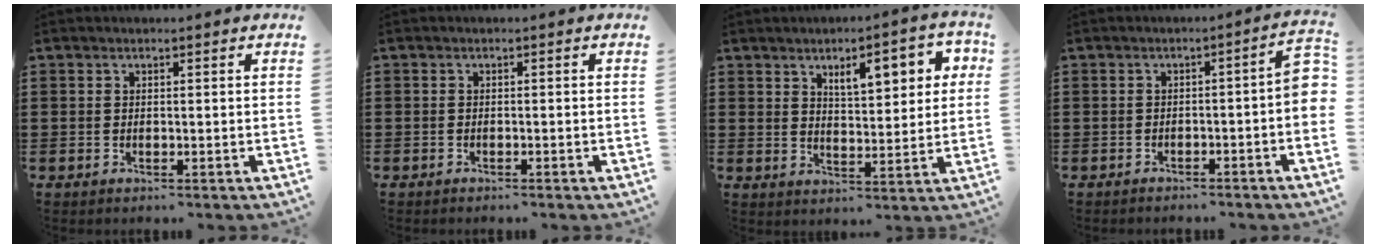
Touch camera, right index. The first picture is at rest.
{"total": 0.6, "force": [-0.6, 0.0, 0.1], "torque": [-0.003, -0.001, -0.012]}
{"total": 6.8, "force": [3.3, 2.7, 5.4], "torque": [-0.081, -0.003, 0.046]}
{"total": 3.5, "force": [-1.8, 0.6, 3.0], "torque": [-0.039, 0.000, -0.035]}